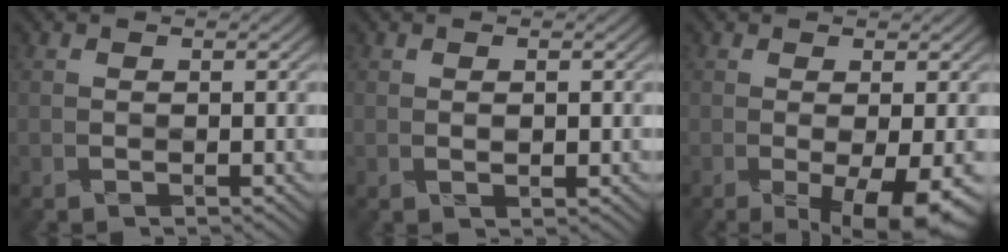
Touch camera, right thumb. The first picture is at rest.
{"total": 0.7, "force": [0.1, 0.3, 0.6], "torque": [-0.013, 0.000, 0.001]}
{"total": 5.6, "force": [-1.9, 1.0, 5.2], "torque": [-0.080, -0.002, -0.028]}